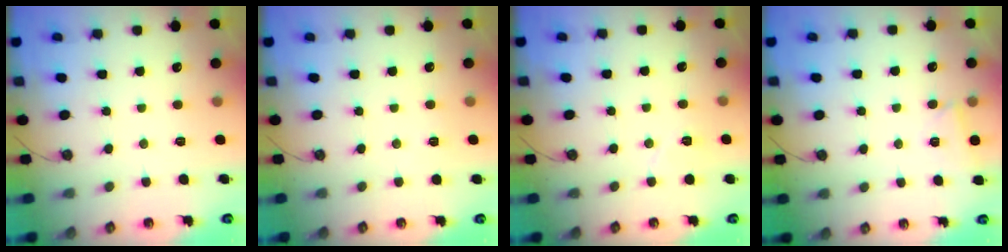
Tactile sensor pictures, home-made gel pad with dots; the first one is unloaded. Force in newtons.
{"total": 2.5, "press": 1.1, "slide": 2.2}
{"total": 6.7, "press": 5.9, "slide": 3.3}
{"total": 2.7, "press": 2.4, "slide": 1.2}